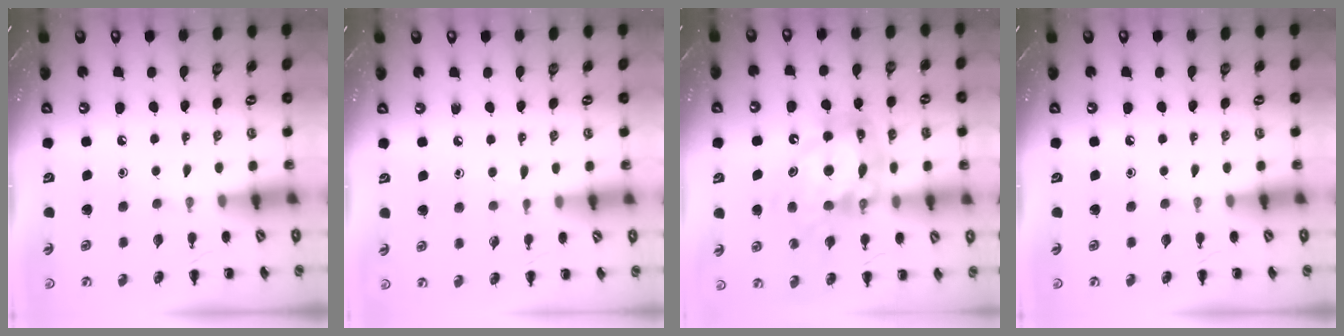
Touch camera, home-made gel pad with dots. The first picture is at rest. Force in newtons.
{"total": 4.0, "press": 3.5, "slide": 2.0}
{"total": 14.4, "press": 13.8, "slide": 4.1}
{"total": 0.0}